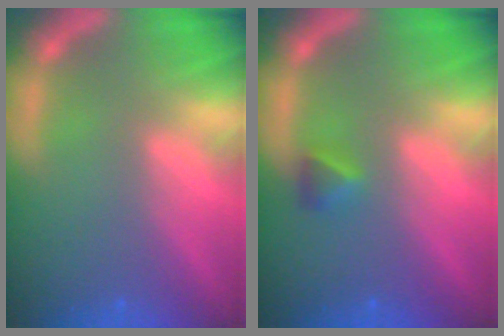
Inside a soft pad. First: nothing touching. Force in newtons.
{"total": 1.4}